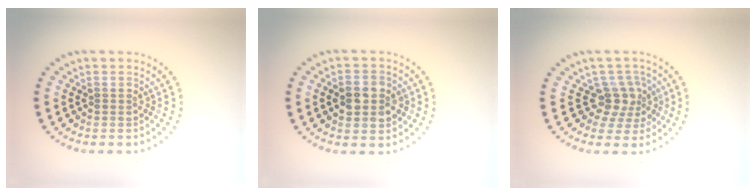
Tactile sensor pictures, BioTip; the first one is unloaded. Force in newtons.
{"total": 3.6, "press": 3.6, "slide": 0.1}
{"total": 2.8, "press": 2.2, "slide": 1.7}